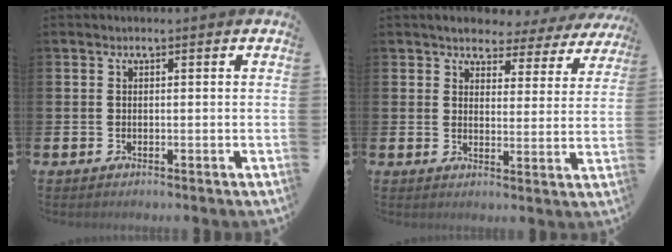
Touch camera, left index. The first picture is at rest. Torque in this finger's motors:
{"motor_torque": [1.17, -0.97, 0.51, 0.07]}